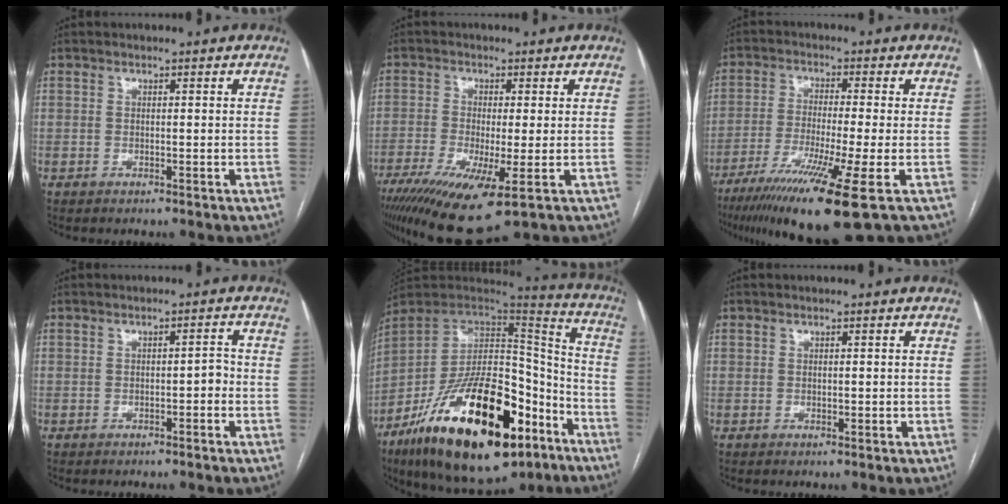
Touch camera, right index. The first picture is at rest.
{"total": 13.9, "force": [-7.1, 2.6, 11.6], "torque": [-0.208, -0.038, -0.116]}
{"total": 14.2, "force": [-8.1, -0.8, 11.6], "torque": [-0.211, -0.041, -0.139]}
{"total": 1.9, "force": [-0.6, 0.7, 1.7], "torque": [-0.020, 0.005, -0.009]}
{"total": 32.6, "force": [-17.3, 12.5, 24.6], "torque": [-0.401, -0.009, -0.275]}
{"total": 0.7, "force": [0.1, 0.5, 0.5], "torque": [-0.007, -0.001, 0.004]}